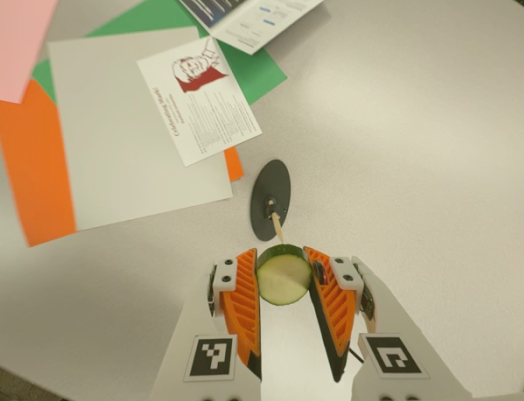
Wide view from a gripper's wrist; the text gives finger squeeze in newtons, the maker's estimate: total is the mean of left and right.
{"total": 12.8, "left": 12.6, "right": 13.0}